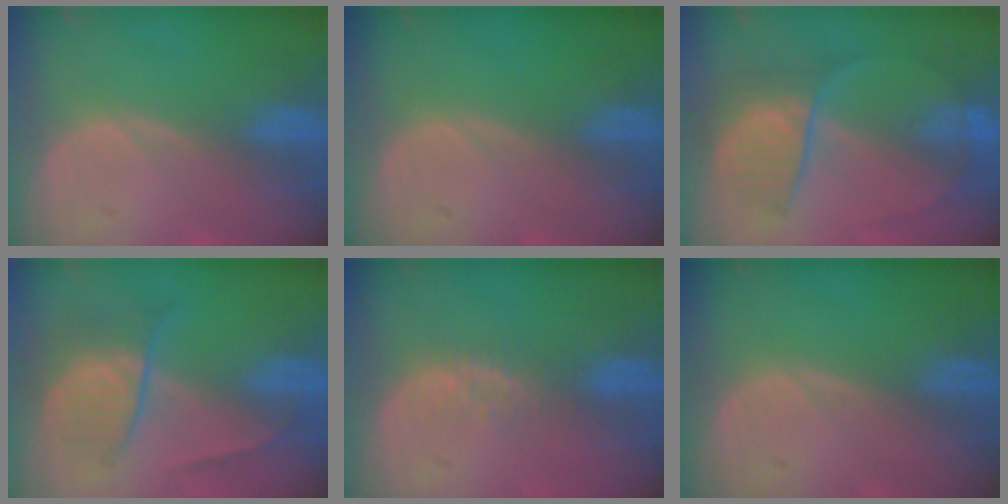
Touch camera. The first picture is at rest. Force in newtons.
{"total": 0.0}
{"total": 6.6, "press": 6.5, "slide": 1.5}
{"total": 6.6, "press": 6.0, "slide": 2.8}
{"total": 2.9, "press": 2.3, "slide": 1.8}
{"total": 0.0}